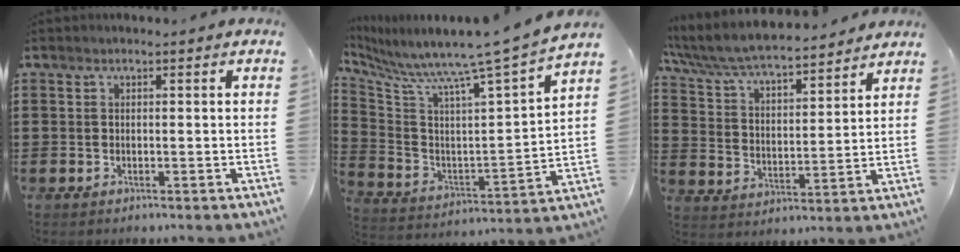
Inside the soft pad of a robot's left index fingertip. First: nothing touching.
{"total": 8.8, "force": [8.0, -1.2, 3.5], "torque": [-0.096, -0.082, 0.117]}
{"total": 6.6, "force": [6.2, 0.5, 2.2], "torque": [-0.069, -0.042, 0.103]}